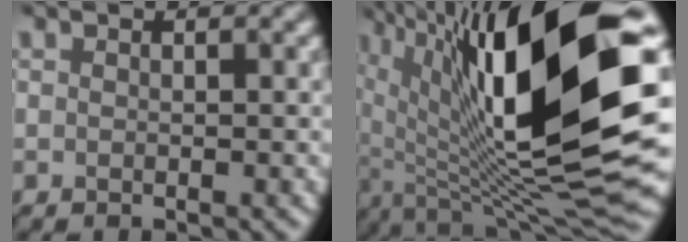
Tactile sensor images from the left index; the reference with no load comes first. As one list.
[{"total": 17.8, "force": [3.7, 5.5, 16.5], "torque": [-0.283, -0.003, 0.067]}]